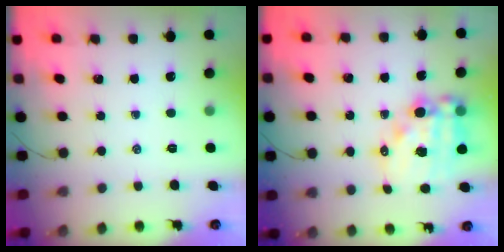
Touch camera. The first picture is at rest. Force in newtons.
{"total": 13.7, "press": 13.3, "slide": 3.2}